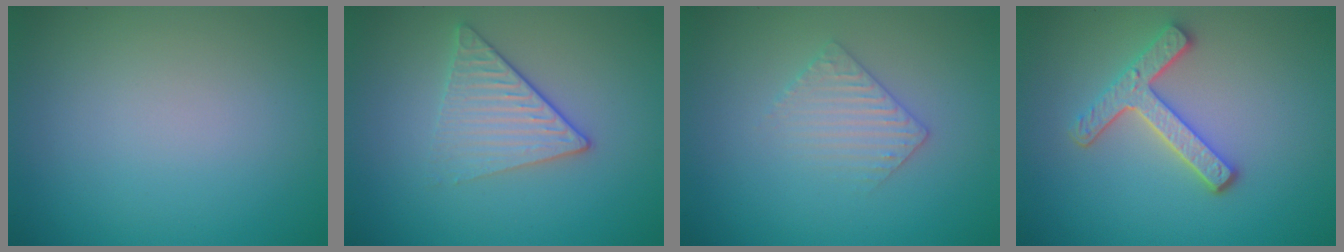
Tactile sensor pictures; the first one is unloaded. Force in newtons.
{"total": 3.2, "press": 2.8, "slide": 1.6}
{"total": 2.2, "press": 2.2, "slide": 0.5}
{"total": 3.8, "press": 3.1, "slide": 2.1}